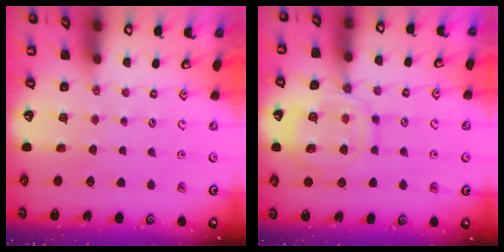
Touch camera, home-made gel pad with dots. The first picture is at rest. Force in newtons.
{"total": 14.6, "press": 14.5, "slide": 1.4}